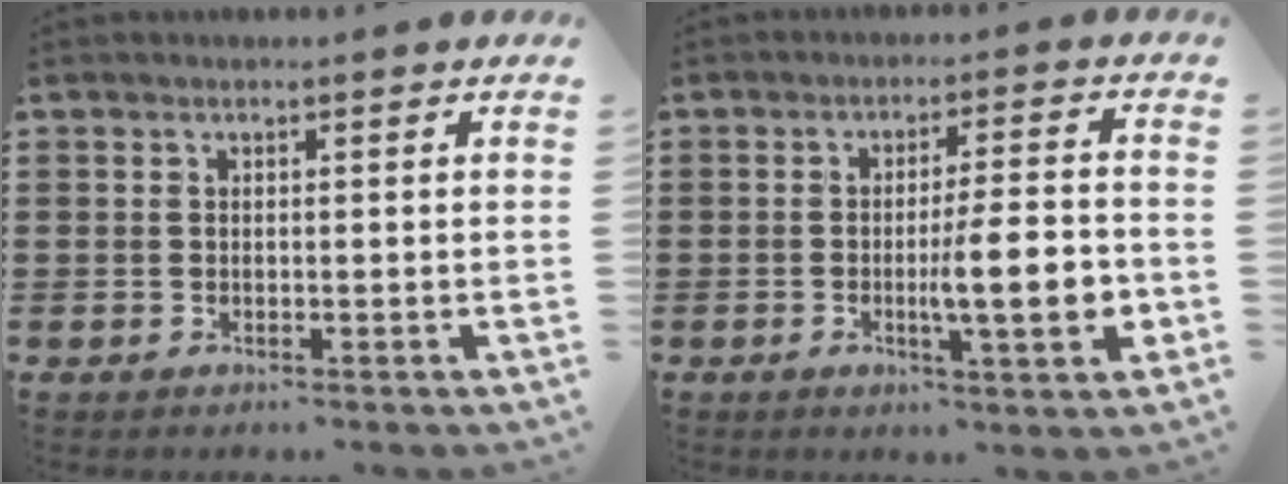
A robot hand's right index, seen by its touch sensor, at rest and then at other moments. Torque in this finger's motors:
{"motor_torque": [2.04, -0.10, 0.68, 0.20]}